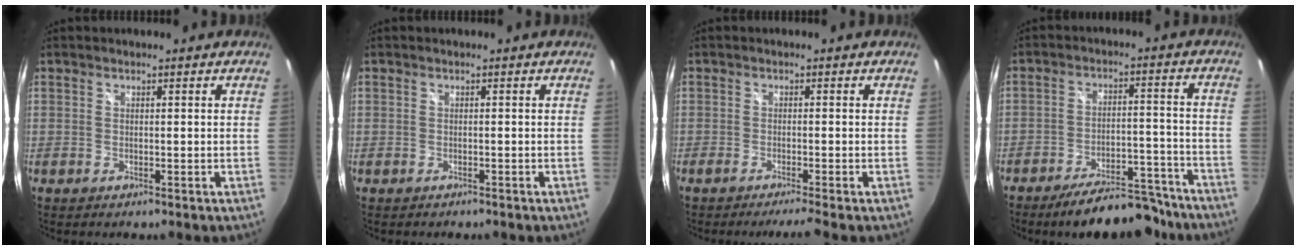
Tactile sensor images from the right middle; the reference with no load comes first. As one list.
[{"total": 0.7, "force": [-0.6, 0.4, 0.0], "torque": [-0.004, 0.002, -0.008]}, {"total": 3.4, "force": [-2.9, -0.8, 1.5], "torque": [-0.029, -0.010, -0.052]}, {"total": 14.5, "force": [-12.6, 3.9, 5.9], "torque": [-0.095, 0.023, -0.166]}]